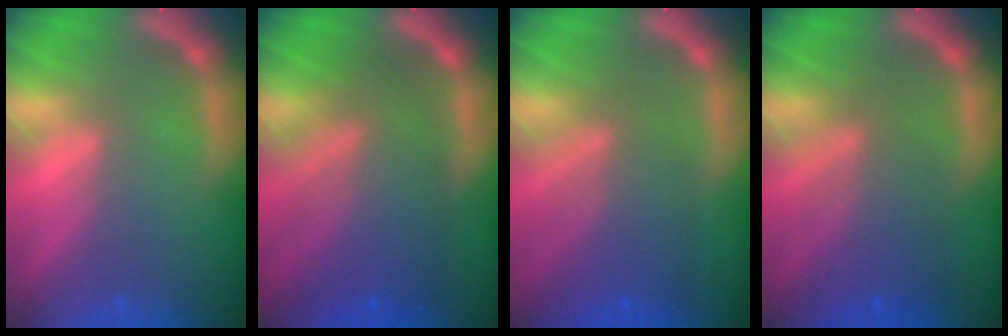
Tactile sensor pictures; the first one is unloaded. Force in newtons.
{"total": 9.0}
{"total": 6.5}
{"total": 6.0}